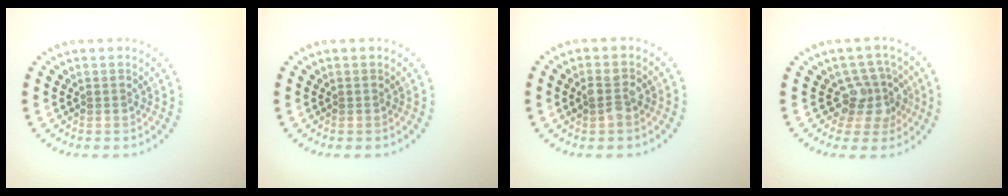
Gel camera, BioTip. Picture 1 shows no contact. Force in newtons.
{"total": 0.0}
{"total": 2.0, "press": 2.0, "slide": 0.2}
{"total": 3.1, "press": 2.6, "slide": 1.8}